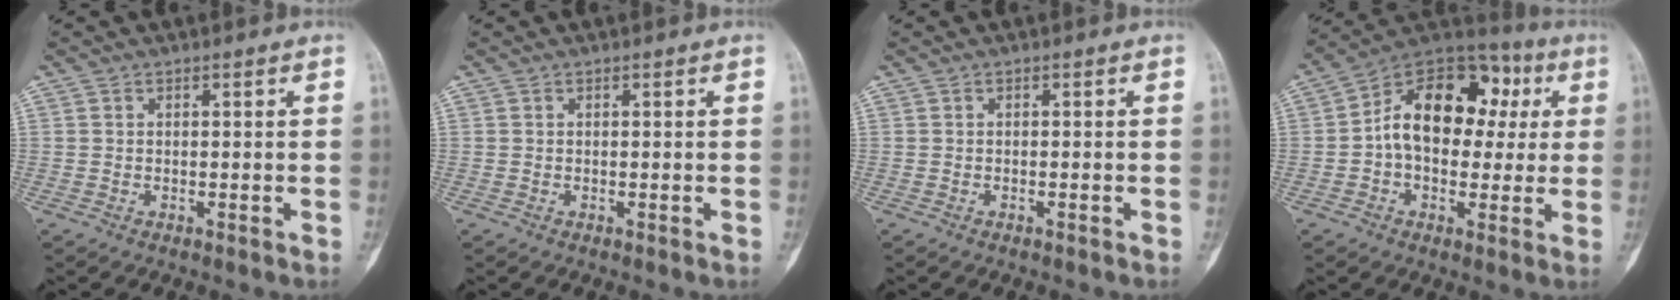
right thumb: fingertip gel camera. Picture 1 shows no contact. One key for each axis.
{"total": 0.0}
{"total": 0.5, "fx": -0.4, "fy": 0.1, "fz": 0.3, "tx": -0.014, "ty": 0.003, "tz": -0.003}
{"total": 18.1, "fx": 2.1, "fy": 12.3, "fz": 13.1, "tx": -0.162, "ty": 0.041, "tz": 0.023}